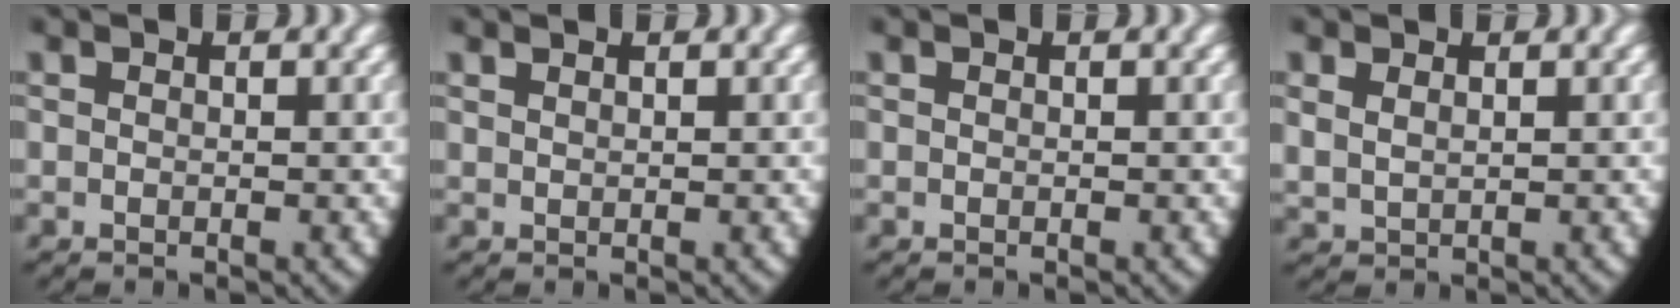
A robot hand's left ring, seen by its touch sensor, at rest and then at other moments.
{"total": 0.8, "force": [0.7, -0.3, 0.1], "torque": [-0.001, -0.001, 0.018]}
{"total": 0.0}
{"total": 1.8, "force": [1.1, 1.3, 0.7], "torque": [-0.027, -0.008, 0.032]}